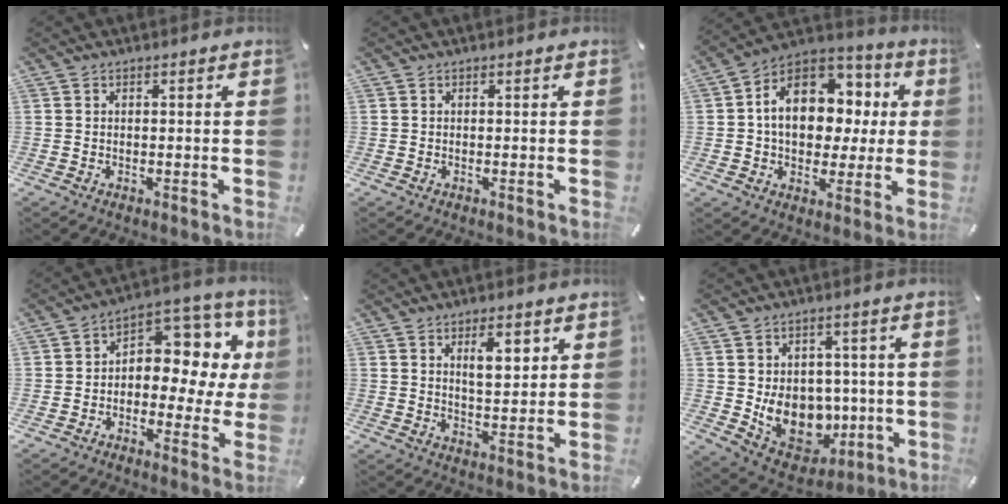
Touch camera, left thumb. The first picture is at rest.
{"total": 0.0}
{"total": 15.1, "force": [2.2, 11.4, 9.6], "torque": [-0.159, -0.010, 0.042]}
{"total": 9.7, "force": [1.2, 7.0, 6.6], "torque": [-0.089, -0.017, 0.021]}
{"total": 7.2, "force": [3.9, 3.0, 5.3], "torque": [-0.073, -0.017, 0.060]}
{"total": 12.3, "force": [0.0, 10.9, 5.6], "torque": [-0.087, -0.022, 0.018]}